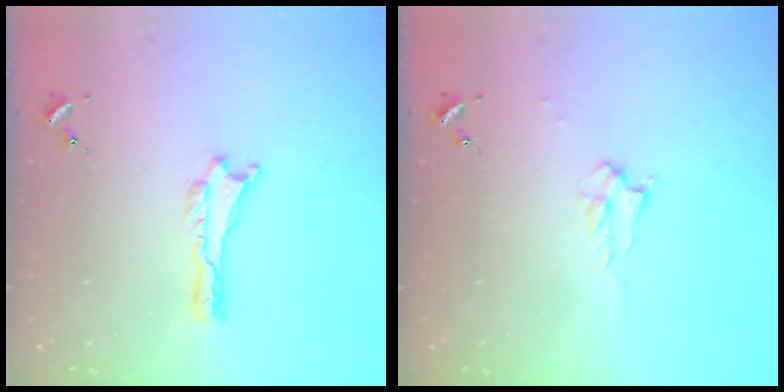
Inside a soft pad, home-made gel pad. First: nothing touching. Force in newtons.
{"total": 1.7, "press": 1.6, "slide": 0.2}